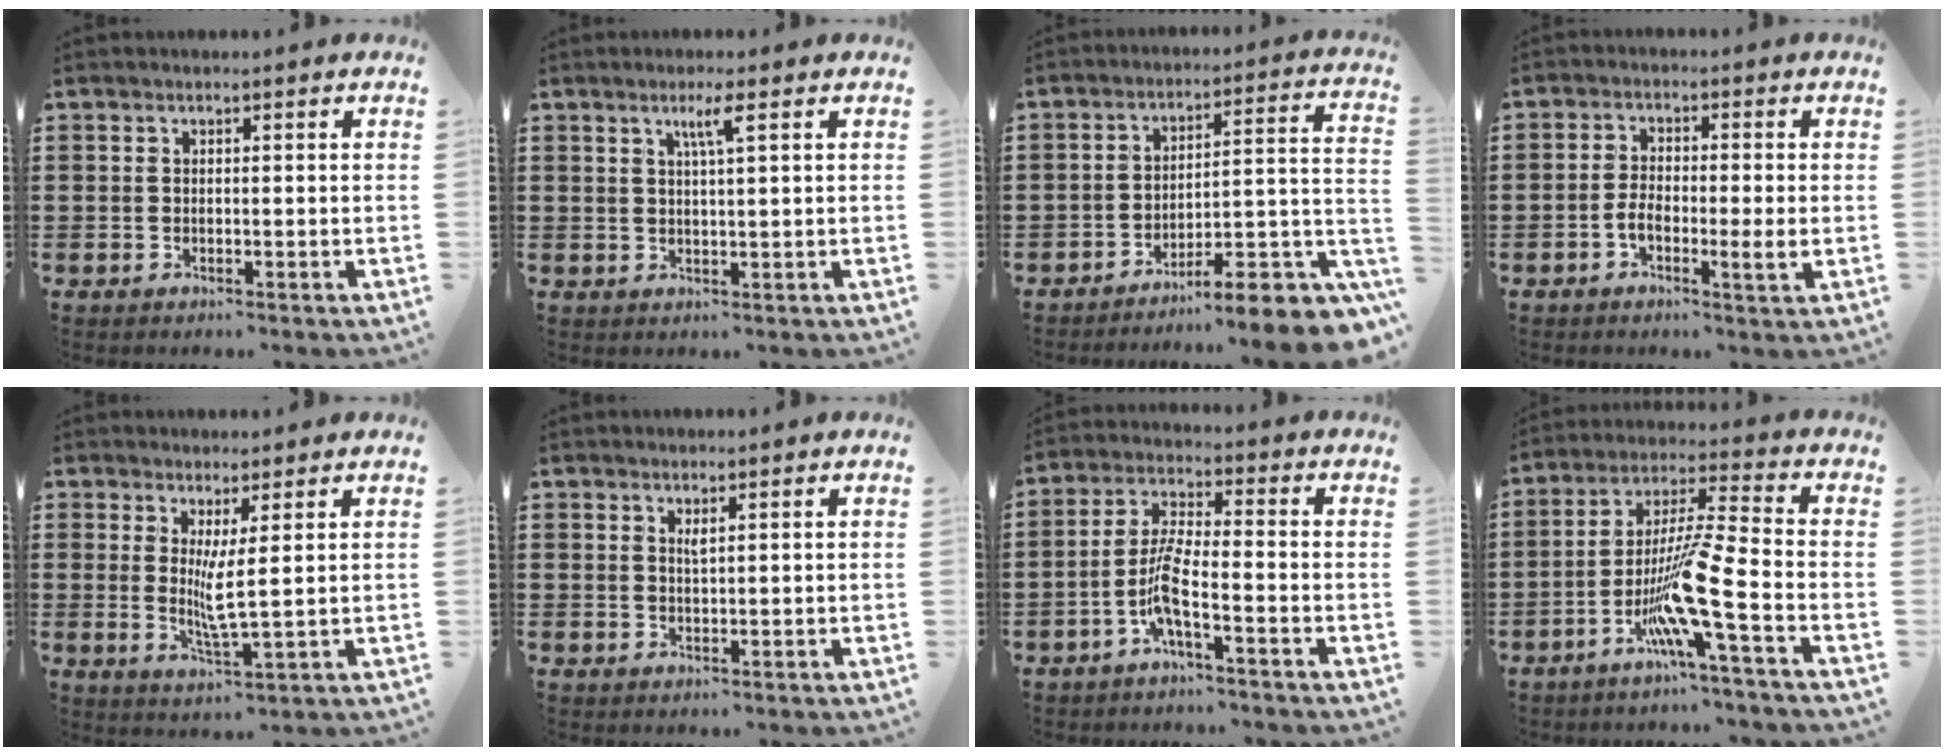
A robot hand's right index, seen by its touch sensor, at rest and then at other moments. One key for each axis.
{"total": 3.1, "fx": 1.4, "fy": 0.0, "fz": 2.8, "tx": -0.060, "ty": 0.000, "tz": 0.021}
{"total": 7.9, "fx": -6.2, "fy": 1.3, "fz": 4.8, "tx": -0.059, "ty": -0.004, "tz": -0.117}
{"total": 4.8, "fx": -1.3, "fy": 1.3, "fz": 4.4, "tx": -0.091, "ty": -0.003, "tz": -0.028}
{"total": 4.4, "fx": 1.4, "fy": 0.2, "fz": 4.2, "tx": -0.082, "ty": -0.009, "tz": 0.025}
{"total": 1.0, "fx": 0.6, "fy": 0.2, "fz": 0.8, "tx": -0.018, "ty": 0.001, "tz": 0.010}
{"total": 6.1, "fx": -3.1, "fy": 0.7, "fz": 5.2, "tx": -0.124, "ty": -0.010, "tz": -0.064}
{"total": 11.6, "fx": -5.0, "fy": 0.4, "fz": 10.5, "tx": -0.210, "ty": -0.009, "tz": -0.101}